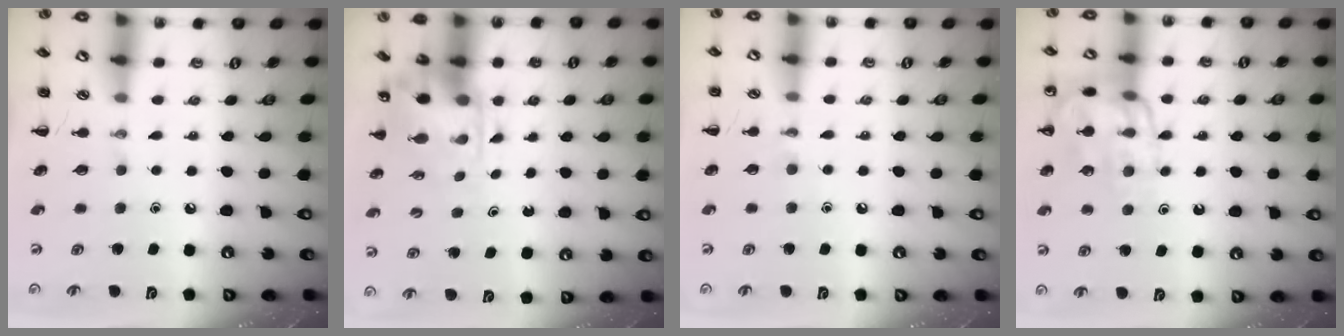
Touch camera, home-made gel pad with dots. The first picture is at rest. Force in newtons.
{"total": 3.5, "press": 3.4, "slide": 0.6}
{"total": 5.0, "press": 4.8, "slide": 1.4}
{"total": 15.8, "press": 15.7, "slide": 0.6}